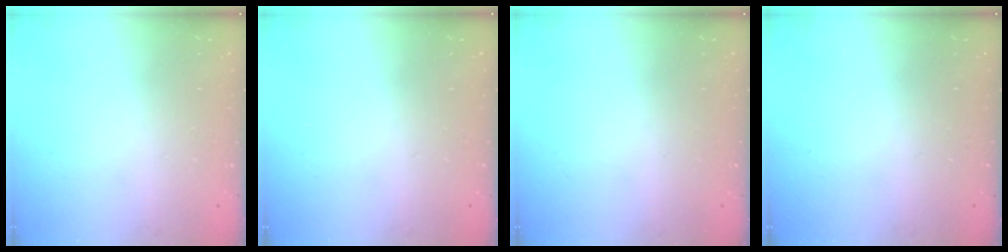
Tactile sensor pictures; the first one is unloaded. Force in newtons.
{"total": 0.0}
{"total": 0.0}
{"total": 0.0}